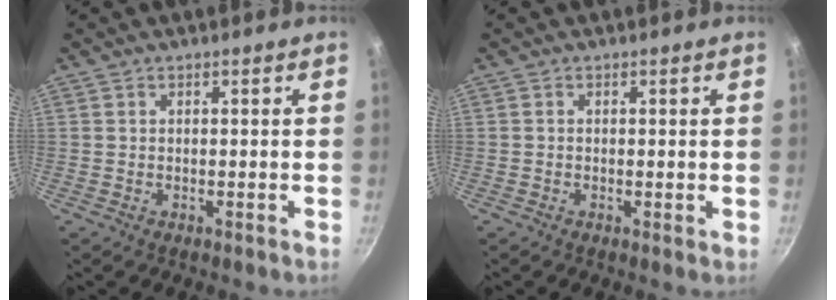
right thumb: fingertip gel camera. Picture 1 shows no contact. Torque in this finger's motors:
{"motor_torque": [-0.28, 0.06, -0.17, -0.09, -0.02]}